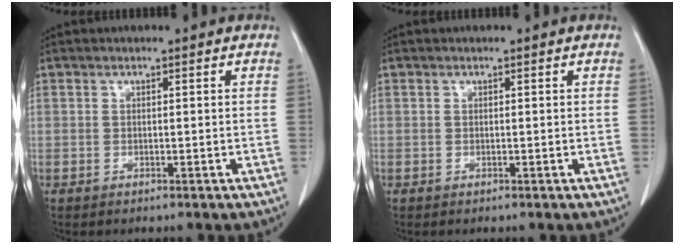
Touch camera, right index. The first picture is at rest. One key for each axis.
{"total": 0.0}